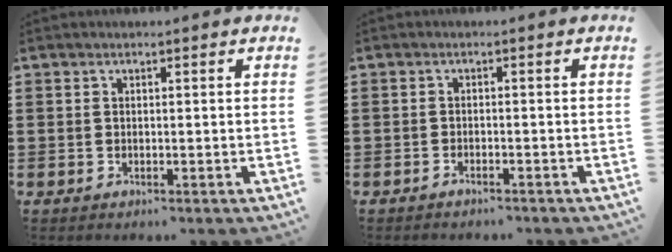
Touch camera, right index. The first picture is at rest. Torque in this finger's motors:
{"motor_torque": [0.40, 0.69, -0.20, -0.06]}